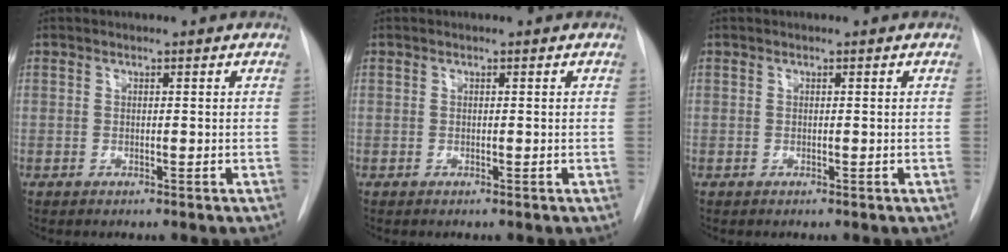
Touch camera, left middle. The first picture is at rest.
{"total": 0.0}
{"total": 0.0}